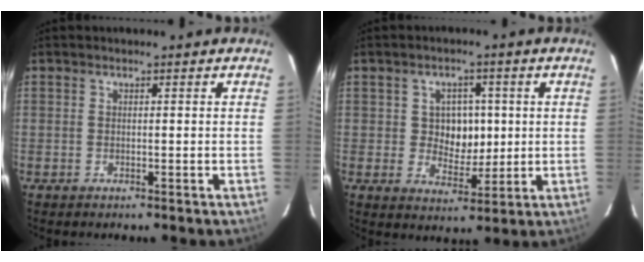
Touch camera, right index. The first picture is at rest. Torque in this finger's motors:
{"motor_torque": [0.00, 0.11, 0.02, 0.03]}